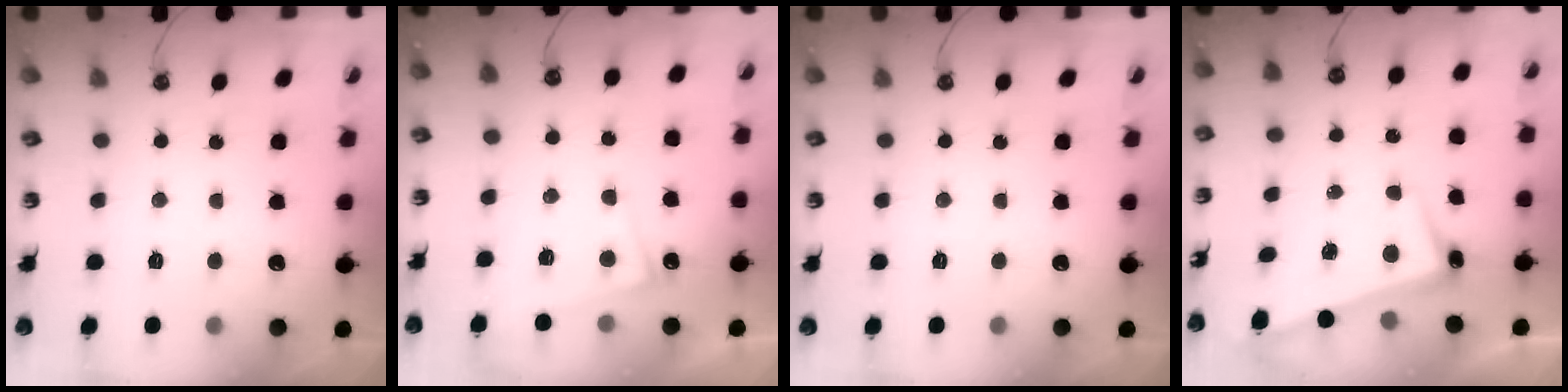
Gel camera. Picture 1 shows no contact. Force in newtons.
{"total": 4.5, "press": 4.5, "slide": 0.3}
{"total": 0.0}
{"total": 2.8, "press": 2.7, "slide": 0.7}